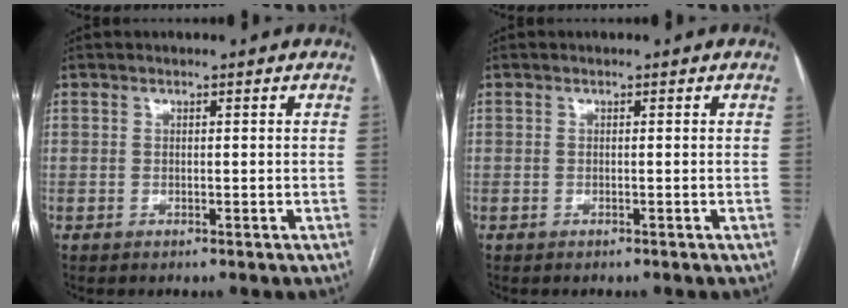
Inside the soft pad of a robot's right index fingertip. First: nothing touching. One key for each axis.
{"total": 0.0}